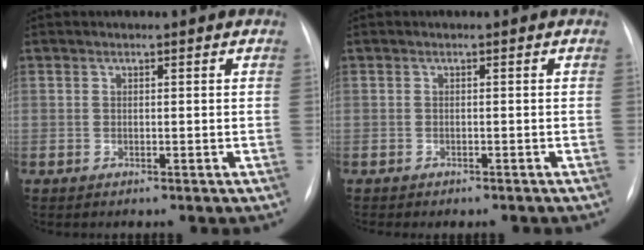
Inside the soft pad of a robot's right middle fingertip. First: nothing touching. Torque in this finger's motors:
{"motor_torque": [0.80, -0.77, 0.12, 0.07]}